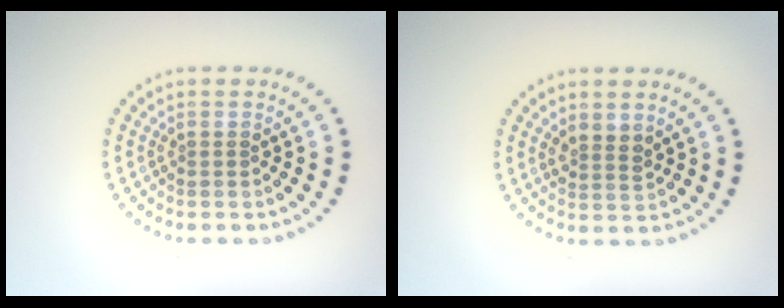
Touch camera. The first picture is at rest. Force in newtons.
{"total": 1.7, "press": 1.4, "slide": 1.0}